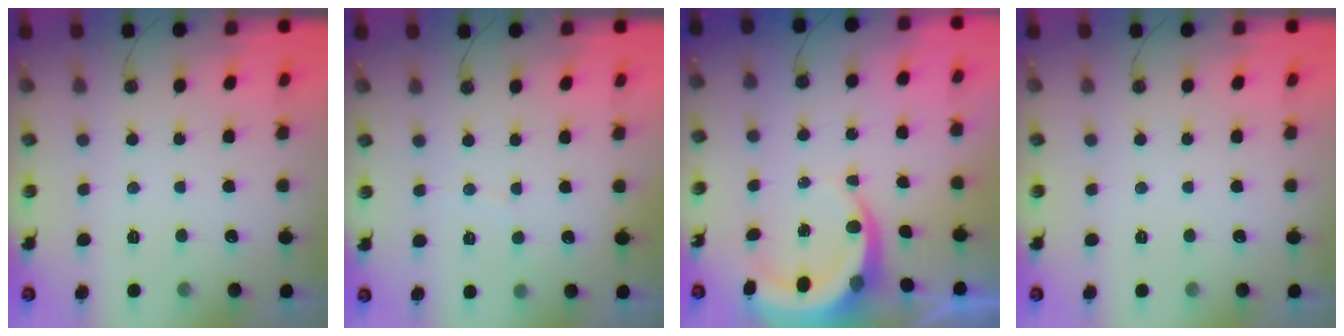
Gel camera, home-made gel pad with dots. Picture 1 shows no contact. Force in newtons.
{"total": 2.8, "press": 2.8, "slide": 0.2}
{"total": 6.9, "press": 6.9, "slide": 0.9}
{"total": 0.0}